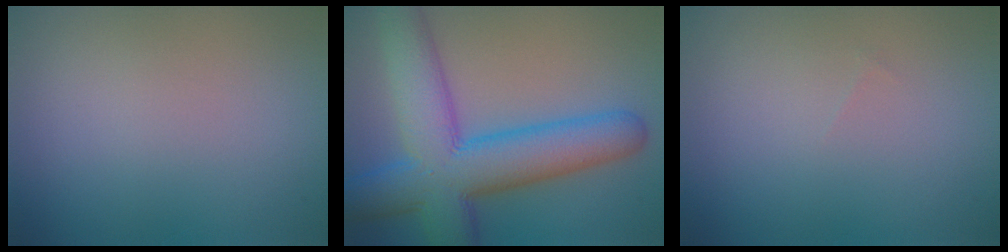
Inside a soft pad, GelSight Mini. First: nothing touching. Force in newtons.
{"total": 10.9, "press": 10.9, "slide": 0.6}
{"total": 0.0}